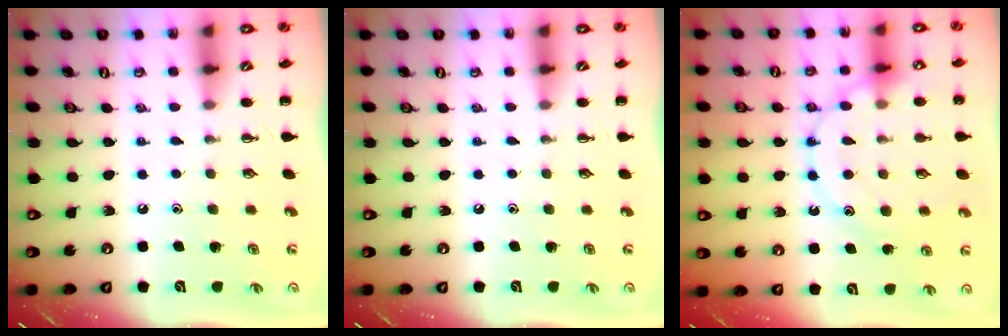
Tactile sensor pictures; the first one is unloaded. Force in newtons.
{"total": 0.0}
{"total": 17.1, "press": 17.0, "slide": 1.1}